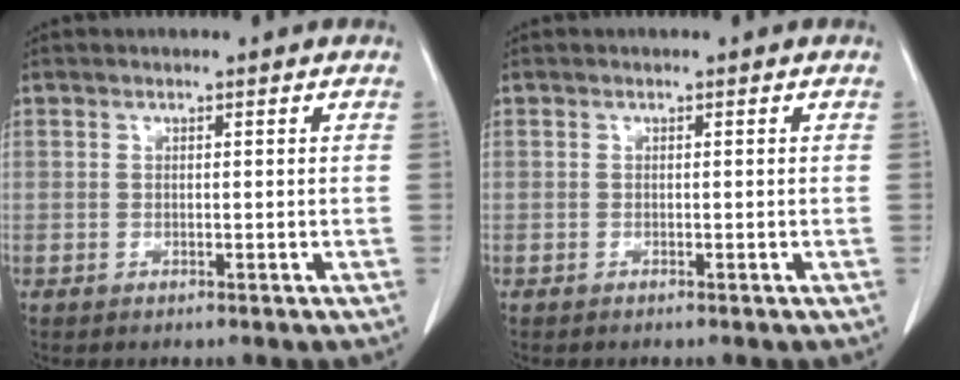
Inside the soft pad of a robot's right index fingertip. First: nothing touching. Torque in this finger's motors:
{"motor_torque": [0.07, -0.06, -0.02, -0.01]}